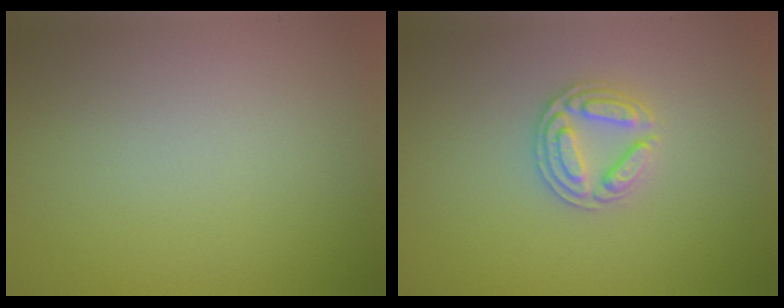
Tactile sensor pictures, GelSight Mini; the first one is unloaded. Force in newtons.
{"total": 2.8, "press": 2.7, "slide": 0.7}